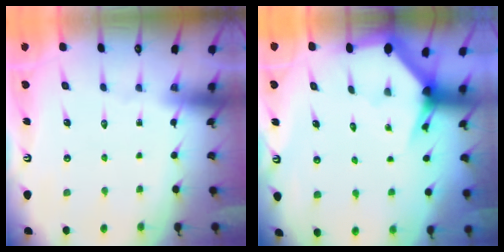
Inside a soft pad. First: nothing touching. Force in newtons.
{"total": 2.9, "press": 2.9, "slide": 0.2}